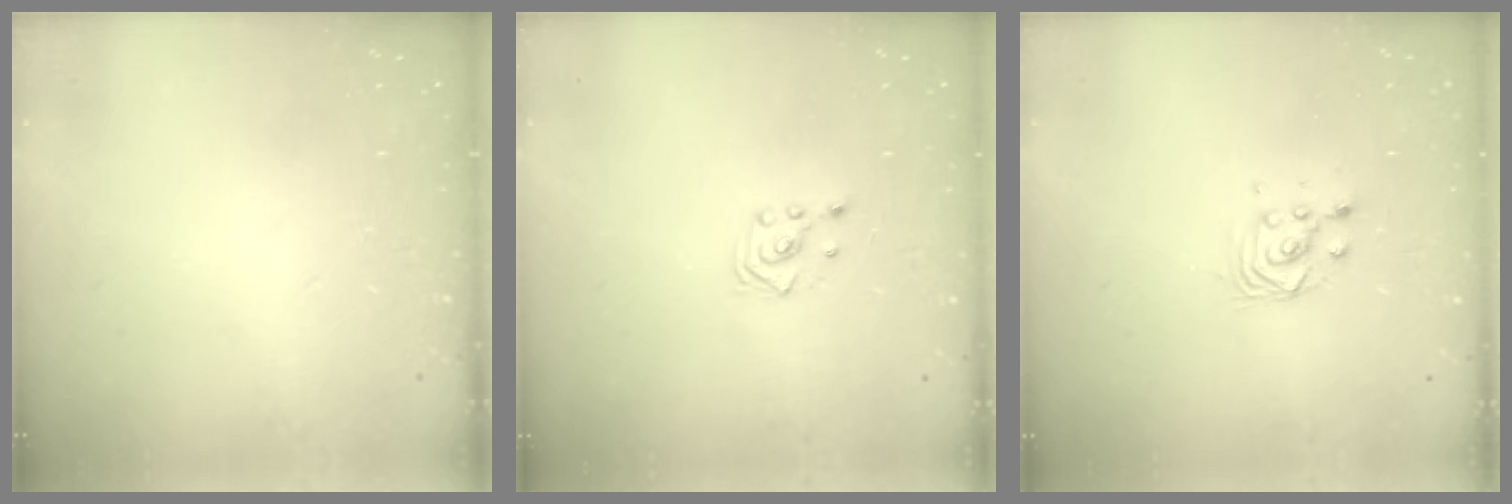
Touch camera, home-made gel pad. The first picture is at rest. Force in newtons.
{"total": 2.5, "press": 2.3, "slide": 1.0}
{"total": 3.0, "press": 3.0, "slide": 0.1}